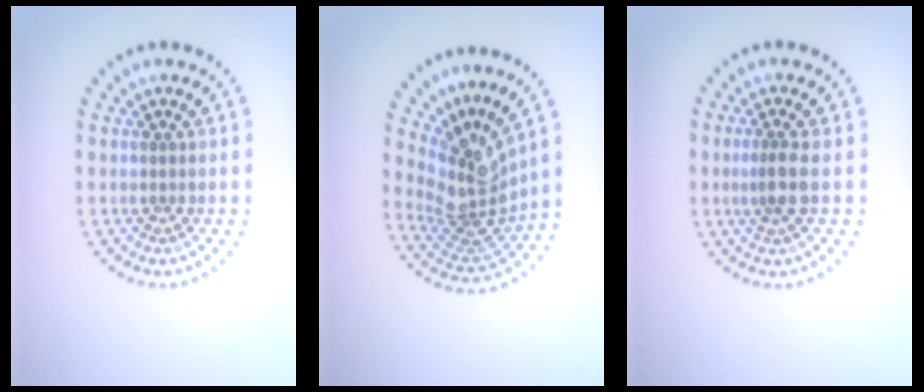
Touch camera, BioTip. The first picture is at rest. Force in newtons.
{"total": 4.3, "press": 3.2, "slide": 2.9}
{"total": 2.0, "press": 1.6, "slide": 1.2}